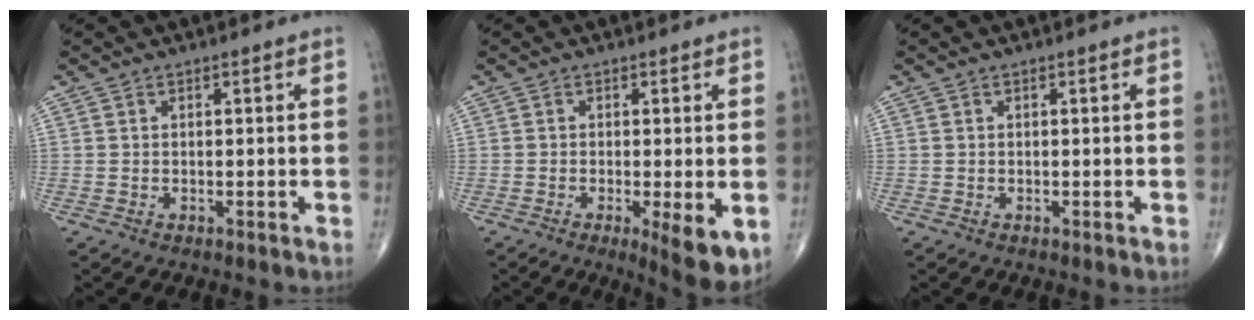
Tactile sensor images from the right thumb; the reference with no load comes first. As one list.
[{"total": 7.5, "force": [-1.9, 1.8, 7.0], "torque": [-0.102, -0.021, -0.026]}, {"total": 0.0}]